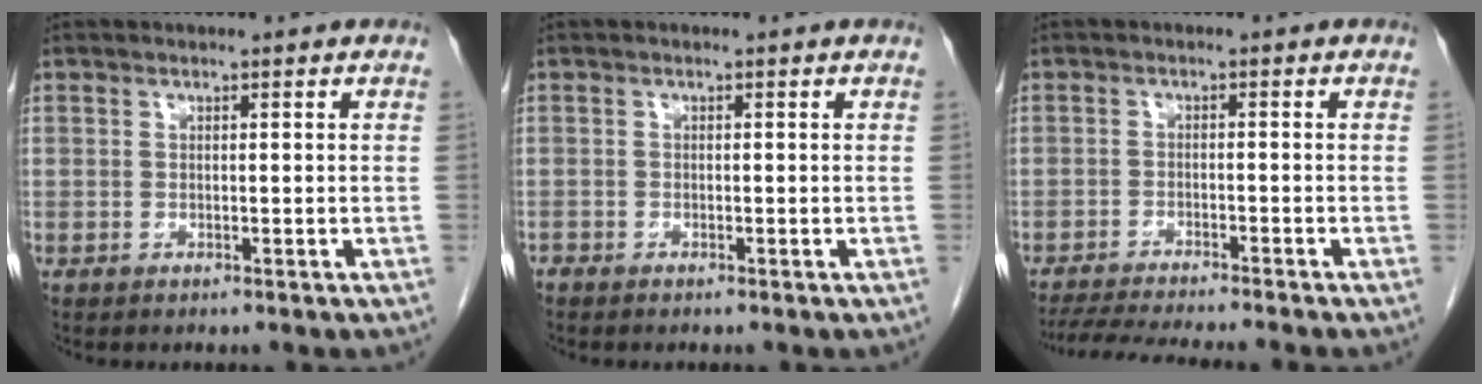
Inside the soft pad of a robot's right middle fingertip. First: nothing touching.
{"total": 0.5, "force": [-0.5, 0.1, 0.0], "torque": [-0.007, -0.001, -0.014]}
{"total": 10.5, "force": [-9.4, -0.5, 4.6], "torque": [-0.058, -0.014, -0.147]}